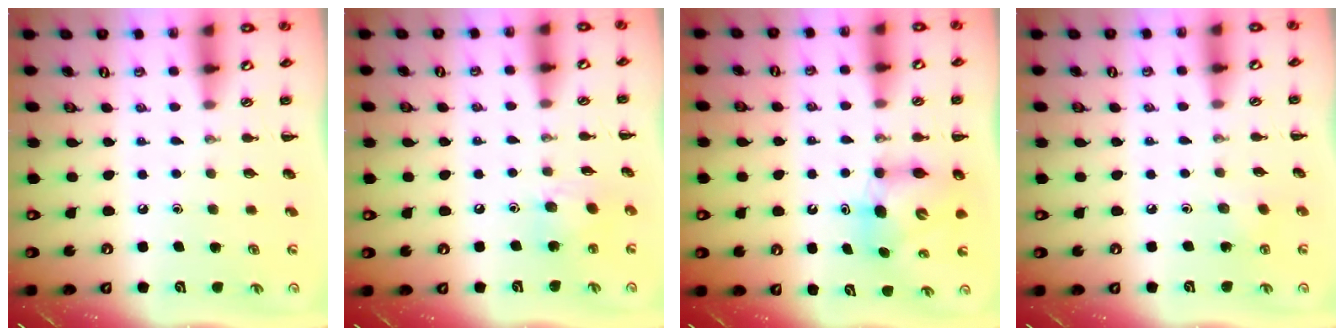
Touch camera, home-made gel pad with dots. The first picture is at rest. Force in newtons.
{"total": 9.4, "press": 9.2, "slide": 1.9}
{"total": 6.2, "press": 6.0, "slide": 1.3}
{"total": 2.4, "press": 2.3, "slide": 0.6}